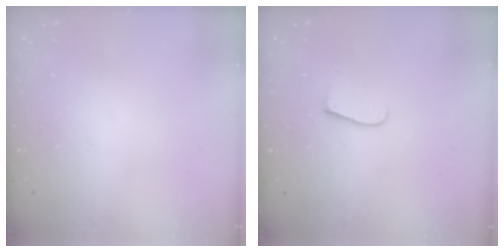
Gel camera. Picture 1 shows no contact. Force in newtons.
{"total": 6.9, "press": 6.9, "slide": 0.7}